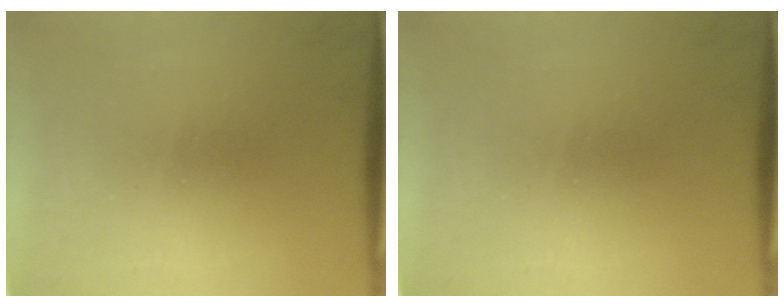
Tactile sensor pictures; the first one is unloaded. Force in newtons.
{"total": 0.0}